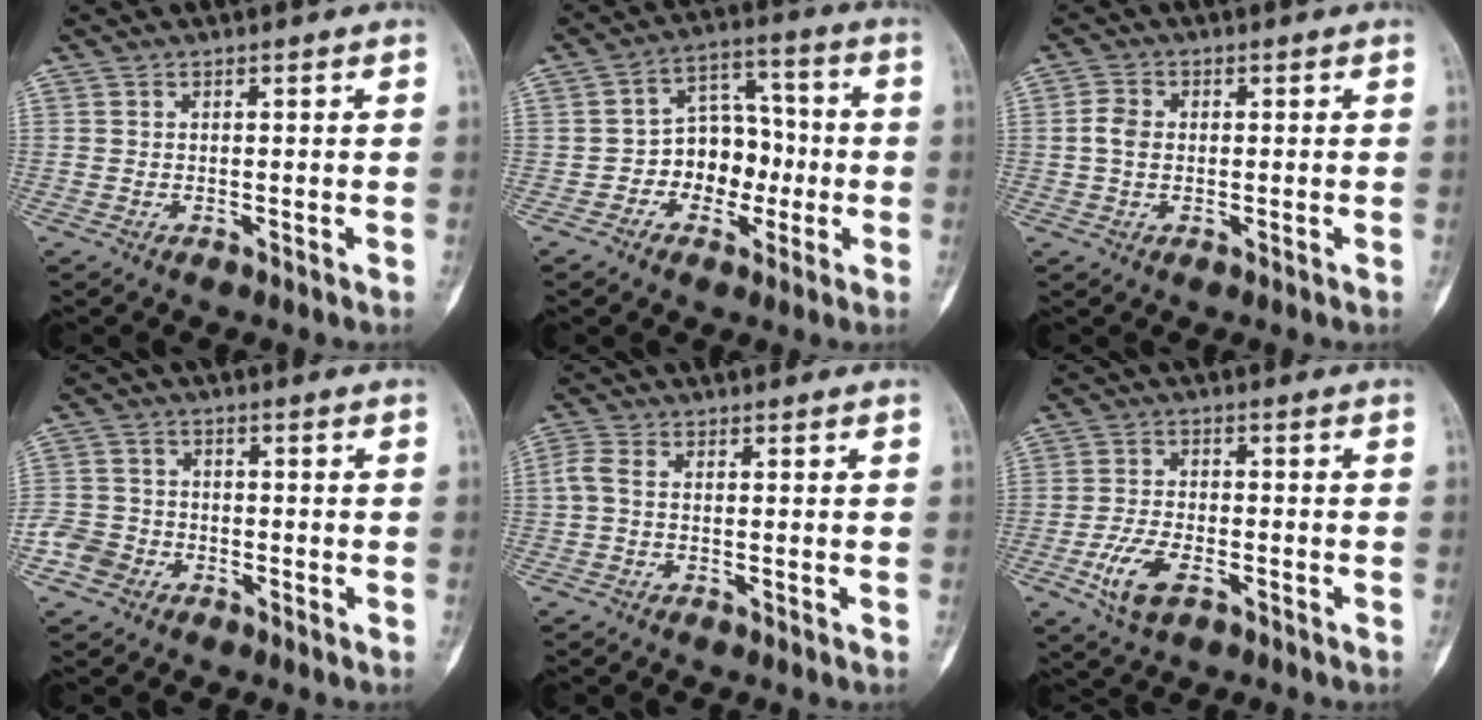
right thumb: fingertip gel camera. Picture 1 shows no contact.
{"total": 9.0, "force": [-2.0, 7.0, 5.3], "torque": [-0.036, 0.042, -0.041]}
{"total": 3.6, "force": [0.0, 2.8, 2.3], "torque": [-0.046, 0.007, -0.005]}
{"total": 5.5, "force": [-2.8, 4.5, 1.4], "torque": [-0.009, 0.021, -0.061]}
{"total": 2.5, "force": [-0.3, 1.2, 2.2], "torque": [-0.053, 0.001, -0.018]}
{"total": 7.5, "force": [-3.4, 3.8, 5.5], "torque": [-0.110, 0.013, -0.064]}